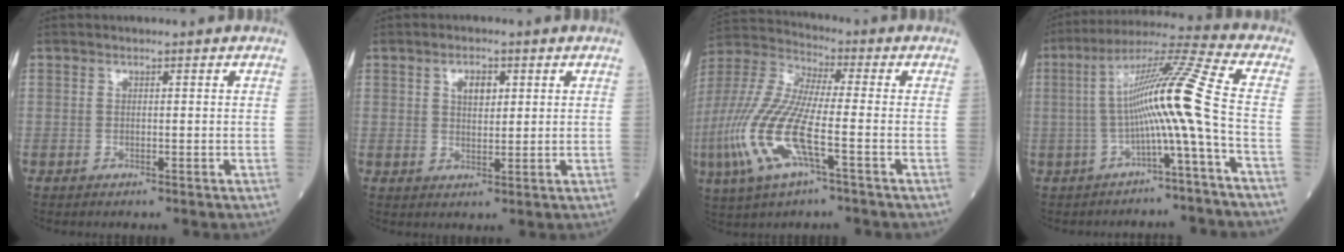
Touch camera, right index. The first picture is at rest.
{"total": 3.3, "force": [1.3, 1.7, 2.6], "torque": [-0.043, 0.002, 0.022]}
{"total": 15.6, "force": [-5.0, 3.1, 14.4], "torque": [-0.333, -0.014, -0.099]}
{"total": 11.7, "force": [-1.9, -2.1, 11.4], "torque": [-0.199, 0.029, -0.036]}